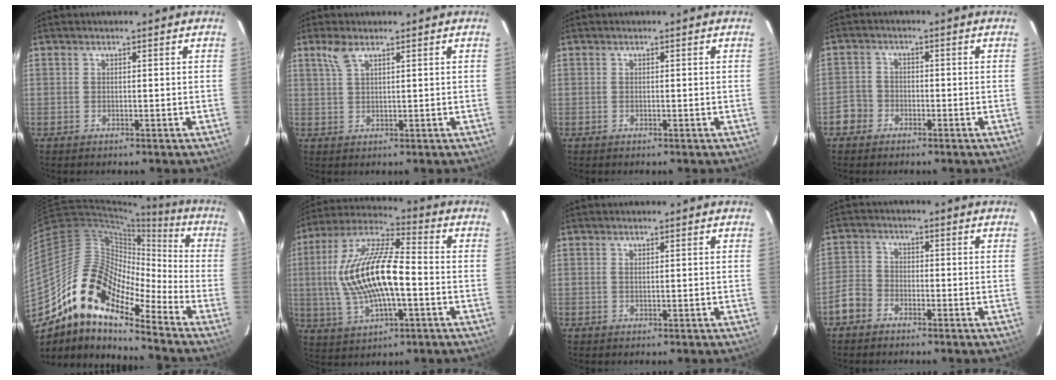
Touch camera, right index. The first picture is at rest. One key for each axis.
{"total": 3.0, "fx": 2.0, "fy": 0.9, "fz": 2.0, "tx": -0.043, "ty": 0.006, "tz": 0.042}
{"total": 0.0}
{"total": 3.8, "fx": -2.2, "fy": 3.1, "fz": 0.3, "tx": -0.003, "ty": 0.015, "tz": -0.044}
{"total": 16.2, "fx": -12.2, "fy": 5.3, "fz": 9.3, "tx": -0.143, "ty": 0.001, "tz": -0.248}
{"total": 18.1, "fx": -1.3, "fy": 6.6, "fz": 16.8, "tx": -0.337, "ty": 0.009, "tz": -0.024}
{"total": 0.6, "fx": 0.2, "fy": 0.3, "fz": 0.5, "tx": -0.011, "ty": 0.002, "tz": 0.003}
{"total": 4.6, "fx": -2.9, "fy": 3.3, "fz": 1.3, "tx": -0.029, "ty": 0.014, "tz": -0.061}